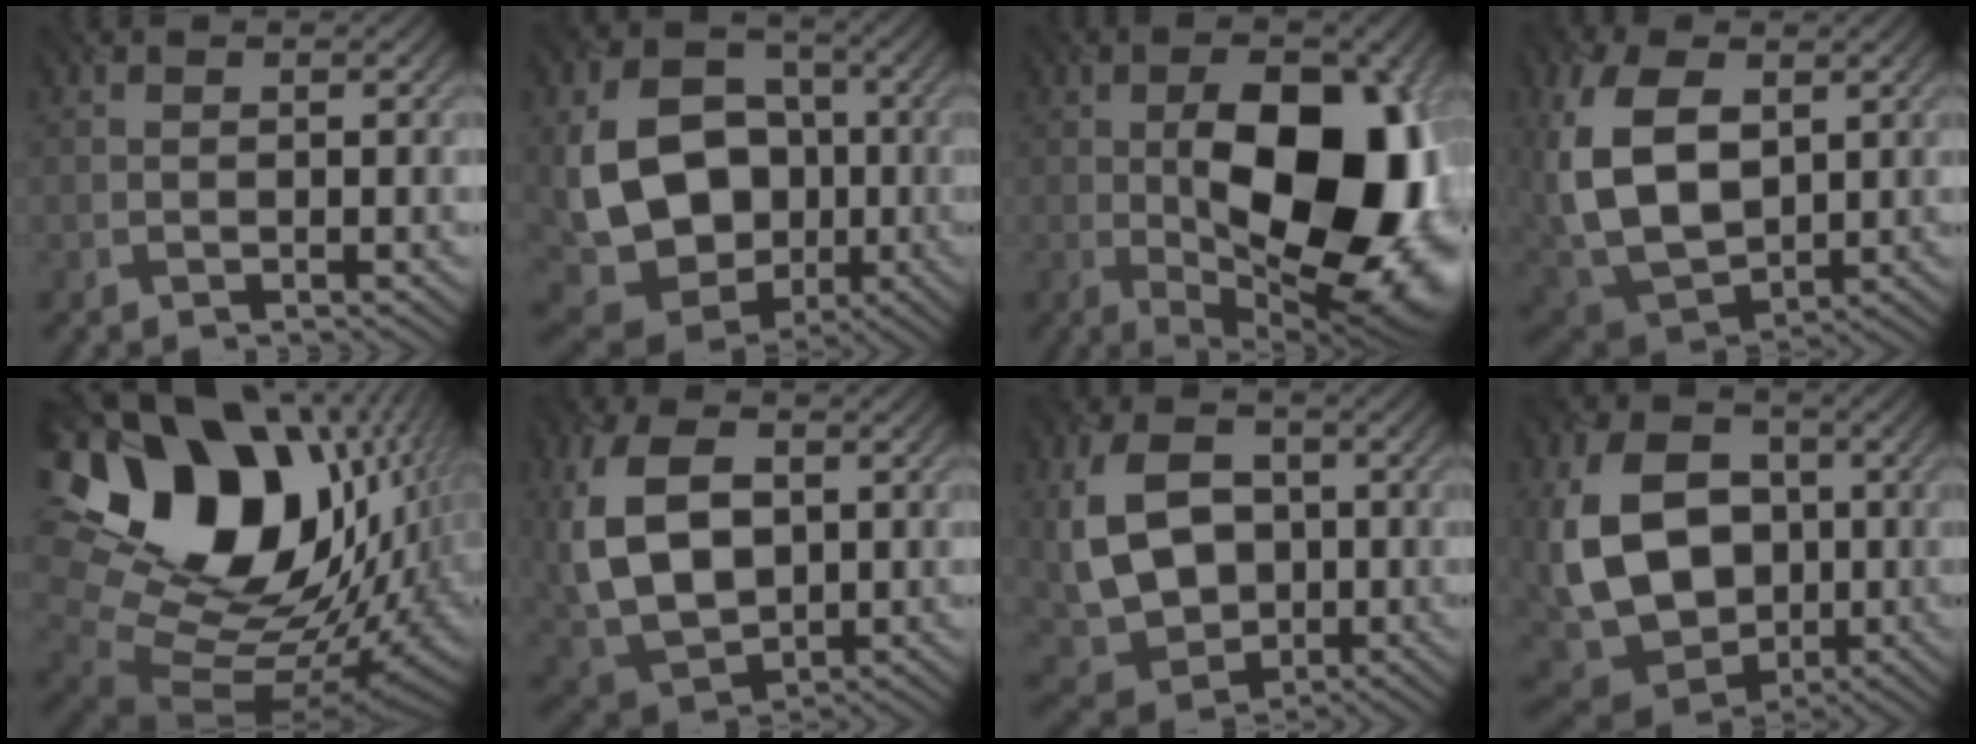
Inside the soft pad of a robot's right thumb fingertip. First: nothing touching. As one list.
[{"total": 15.4, "force": [-1.7, 11.8, 9.7], "torque": [-0.199, -0.027, -0.028]}, {"total": 18.4, "force": [-0.6, 9.1, 16.0], "torque": [-0.209, 0.004, -0.008]}, {"total": 14.2, "force": [2.5, 9.2, 10.6], "torque": [-0.266, -0.003, 0.055]}, {"total": 22.4, "force": [6.8, 15.5, 14.7], "torque": [-0.295, -0.006, 0.156]}, {"total": 13.0, "force": [1.6, 8.6, 9.6], "torque": [-0.240, -0.002, 0.036]}, {"total": 11.3, "force": [0.3, 8.2, 7.8], "torque": [-0.186, -0.007, 0.007]}, {"total": 15.7, "force": [-0.2, 11.5, 10.6], "torque": [-0.240, -0.009, -0.003]}]